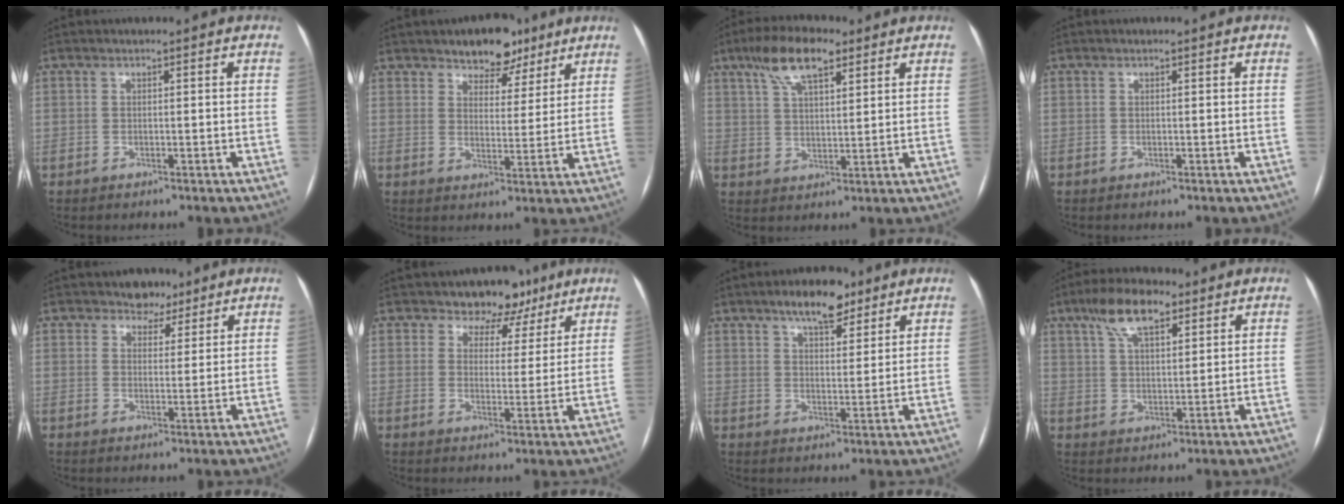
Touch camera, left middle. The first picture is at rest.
{"total": 7.6, "force": [5.7, 3.9, 3.1], "torque": [-0.033, 0.006, 0.086]}
{"total": 9.3, "force": [5.8, 3.0, 6.7], "torque": [-0.132, 0.020, 0.105]}
{"total": 0.0}
{"total": 3.9, "force": [2.9, 2.4, 0.7], "torque": [-0.003, 0.000, 0.043]}
{"total": 6.6, "force": [4.9, 4.3, 1.1], "torque": [-0.002, 0.000, 0.063]}
{"total": 7.8, "force": [5.5, 2.9, 4.7], "torque": [-0.072, 0.009, 0.088]}
{"total": 8.7, "force": [5.3, 3.0, 6.1], "torque": [-0.121, 0.019, 0.097]}